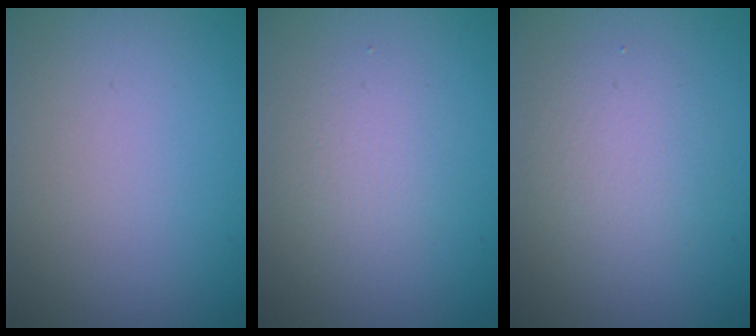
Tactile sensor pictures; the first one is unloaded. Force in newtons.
{"total": 2.1, "press": 2.0, "slide": 0.1}
{"total": 2.9, "press": 2.9, "slide": 0.2}